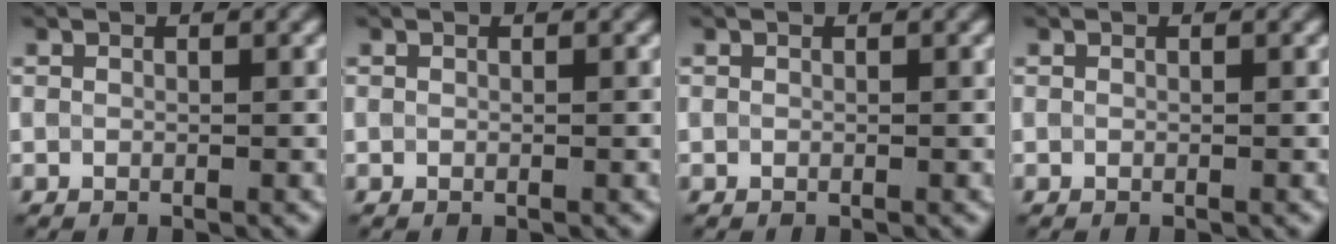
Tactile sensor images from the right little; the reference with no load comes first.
{"total": 0.0}
{"total": 0.0}
{"total": 0.0}